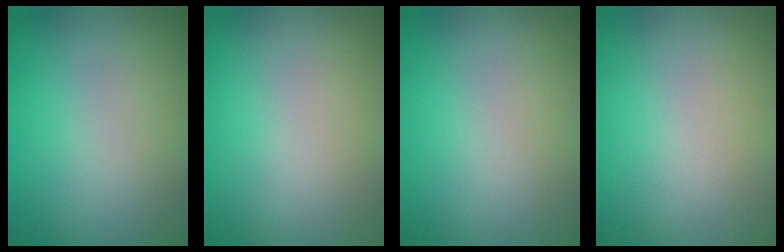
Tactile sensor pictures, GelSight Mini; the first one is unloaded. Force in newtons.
{"total": 0.0}
{"total": 0.0}
{"total": 0.0}